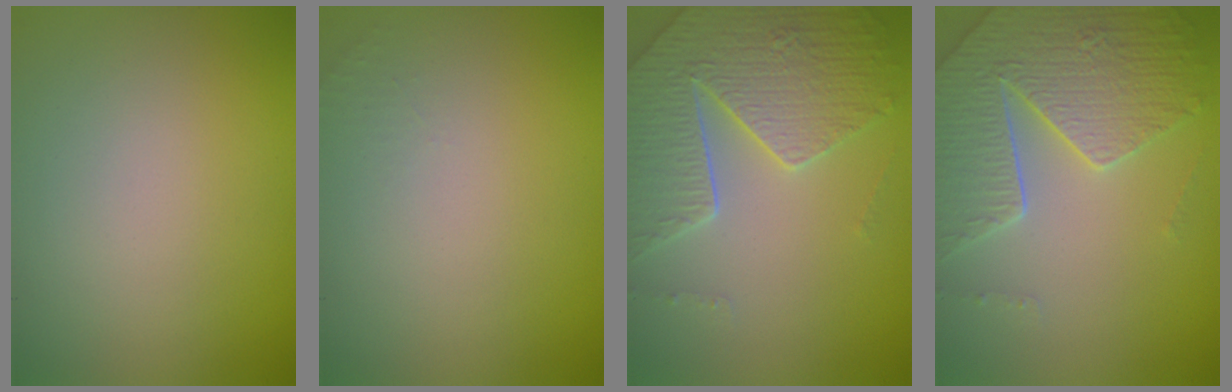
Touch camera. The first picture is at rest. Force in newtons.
{"total": 0.7, "press": 0.7, "slide": 0.1}
{"total": 6.3, "press": 5.2, "slide": 3.6}
{"total": 6.3, "press": 5.2, "slide": 3.6}